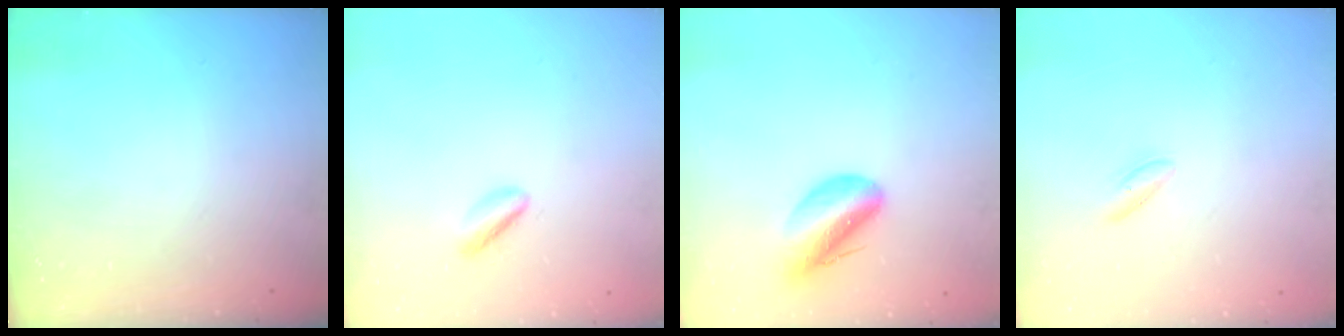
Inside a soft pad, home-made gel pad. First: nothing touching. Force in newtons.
{"total": 2.9, "press": 2.7, "slide": 0.9}
{"total": 11.3, "press": 10.8, "slide": 3.3}
{"total": 1.8, "press": 1.6, "slide": 0.9}